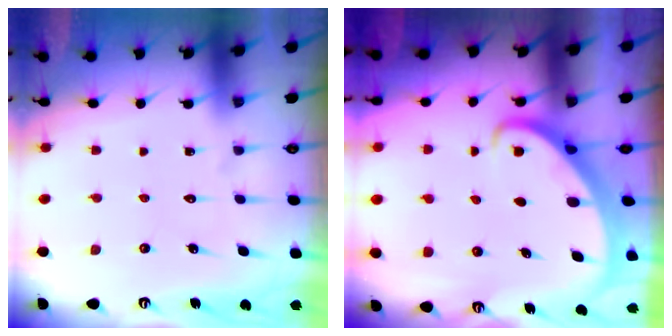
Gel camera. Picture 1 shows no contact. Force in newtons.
{"total": 2.5, "press": 2.5, "slide": 0.2}